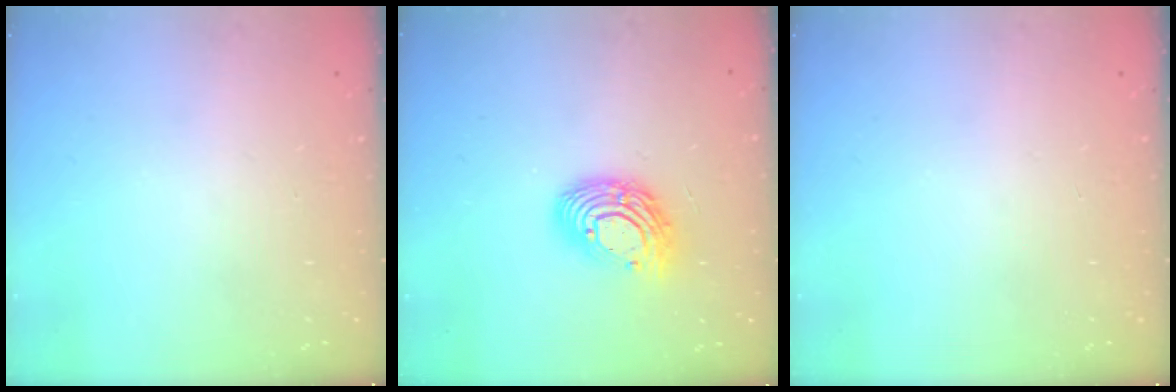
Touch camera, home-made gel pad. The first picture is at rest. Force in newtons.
{"total": 12.4, "press": 12.4, "slide": 1.0}
{"total": 0.0}